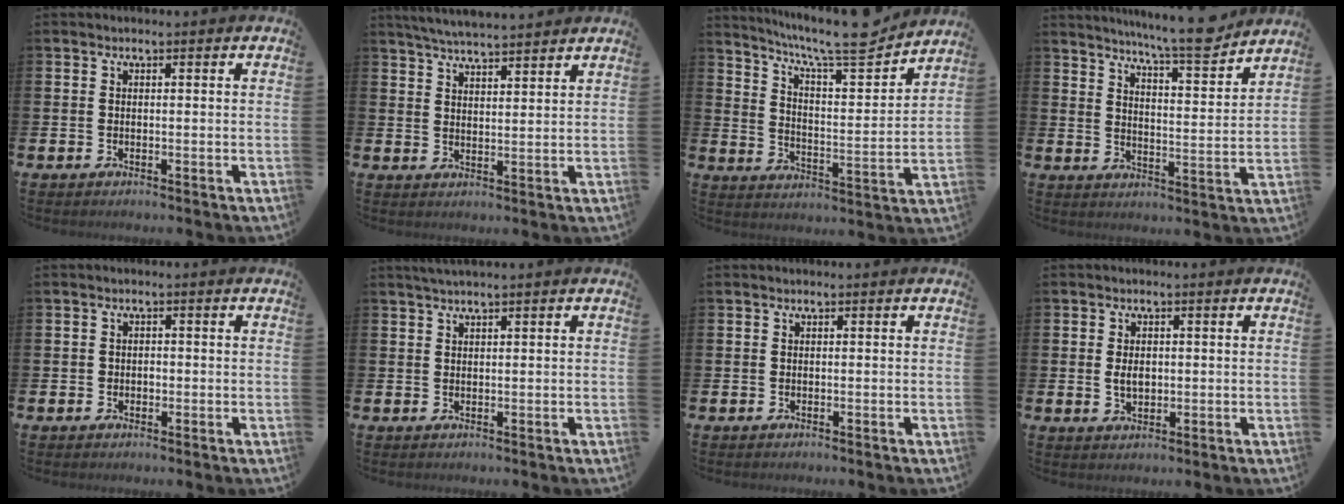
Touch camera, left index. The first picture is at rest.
{"total": 4.9, "force": [4.9, -0.1, 0.7], "torque": [-0.029, -0.021, 0.088]}
{"total": 9.6, "force": [8.6, 0.9, 4.1], "torque": [-0.095, -0.058, 0.147]}
{"total": 8.7, "force": [8.0, 0.2, 3.3], "torque": [-0.065, -0.053, 0.137]}
{"total": 1.1, "force": [-0.1, 1.0, 0.5], "torque": [0.001, 0.001, -0.007]}
{"total": 1.3, "force": [1.1, -0.1, 0.7], "torque": [-0.018, 0.004, 0.022]}
{"total": 0.0}
{"total": 2.6, "force": [0.2, 1.7, 1.9], "torque": [-0.019, 0.000, -0.003]}